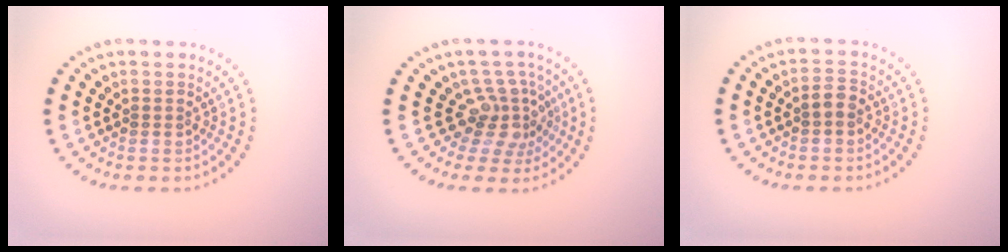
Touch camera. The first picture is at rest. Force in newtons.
{"total": 3.6, "press": 2.6, "slide": 2.5}
{"total": 1.6, "press": 1.6, "slide": 0.3}